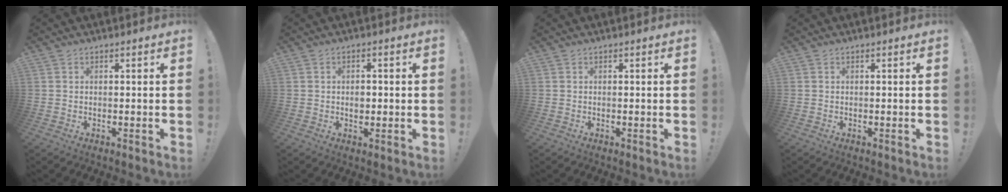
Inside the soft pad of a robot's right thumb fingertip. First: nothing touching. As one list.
[{"total": 2.3, "force": [-0.4, 1.7, 1.4], "torque": [-0.002, -0.004, -0.013]}, {"total": 0.0}, {"total": 0.0}]